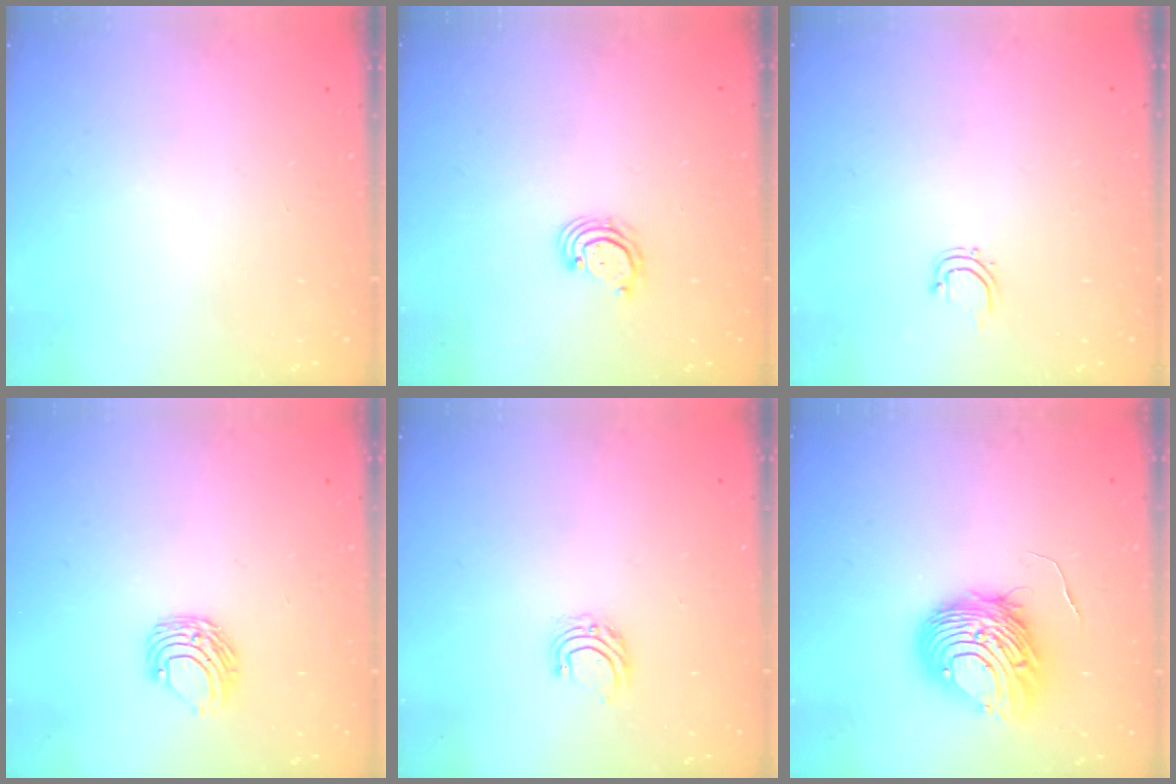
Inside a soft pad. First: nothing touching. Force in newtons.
{"total": 2.7, "press": 2.7, "slide": 0.7}
{"total": 2.8, "press": 2.8, "slide": 0.5}
{"total": 7.1, "press": 7.0, "slide": 0.7}
{"total": 5.0, "press": 5.0, "slide": 0.4}
{"total": 10.3, "press": 10.3, "slide": 1.0}